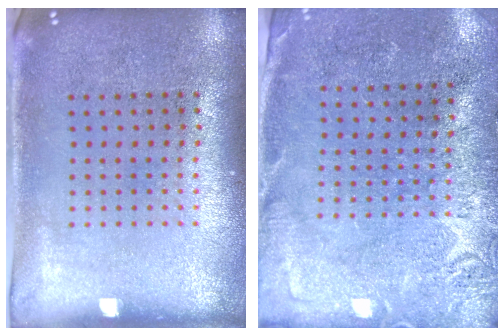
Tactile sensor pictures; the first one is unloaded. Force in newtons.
{"total": 2.8, "press": 2.6, "slide": 0.9}